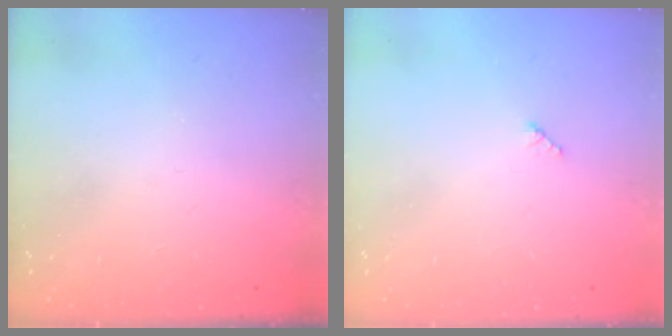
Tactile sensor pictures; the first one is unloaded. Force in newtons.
{"total": 2.5, "press": 2.5, "slide": 0.3}